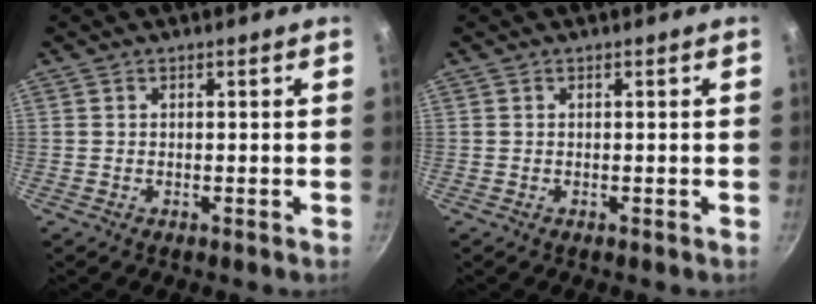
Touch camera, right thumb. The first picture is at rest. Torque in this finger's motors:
{"motor_torque": [-0.02, 0.90, 0.18, 0.10, 0.02]}